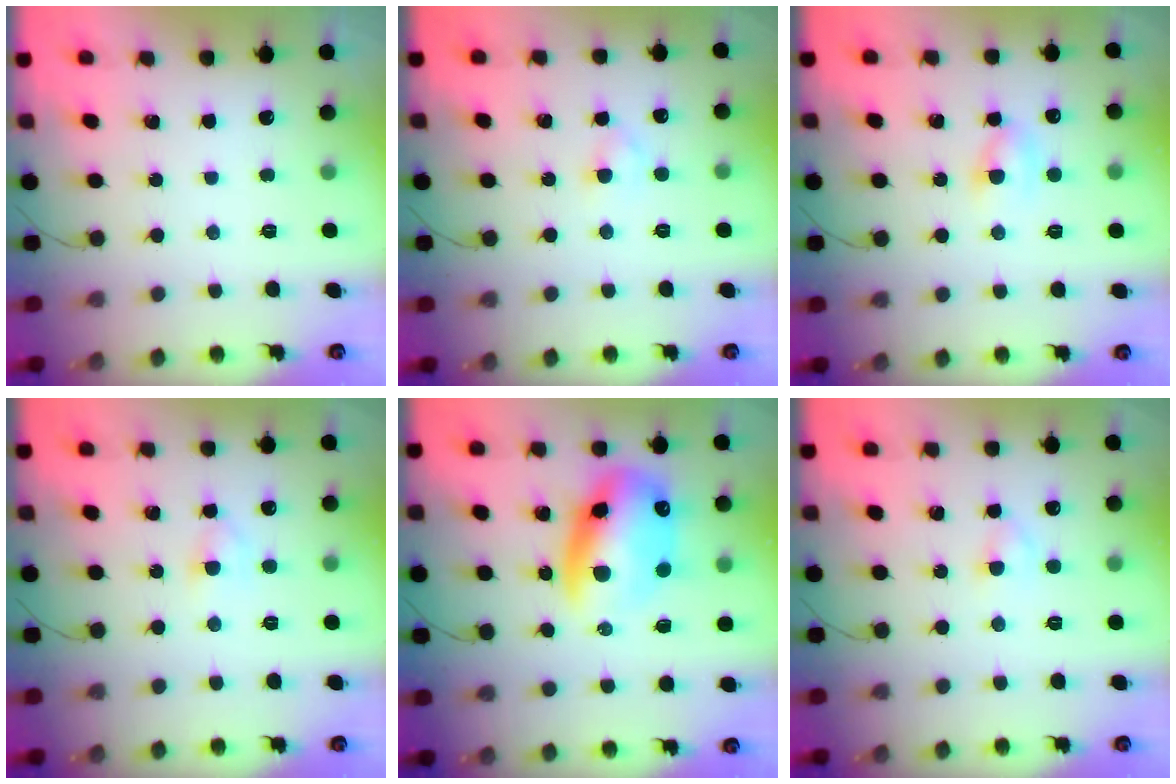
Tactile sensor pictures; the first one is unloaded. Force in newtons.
{"total": 2.2, "press": 2.1, "slide": 0.8}
{"total": 4.3, "press": 4.0, "slide": 1.5}
{"total": 3.3, "press": 3.1, "slide": 0.9}
{"total": 15.4, "press": 15.0, "slide": 3.5}
{"total": 2.7, "press": 2.6, "slide": 1.0}